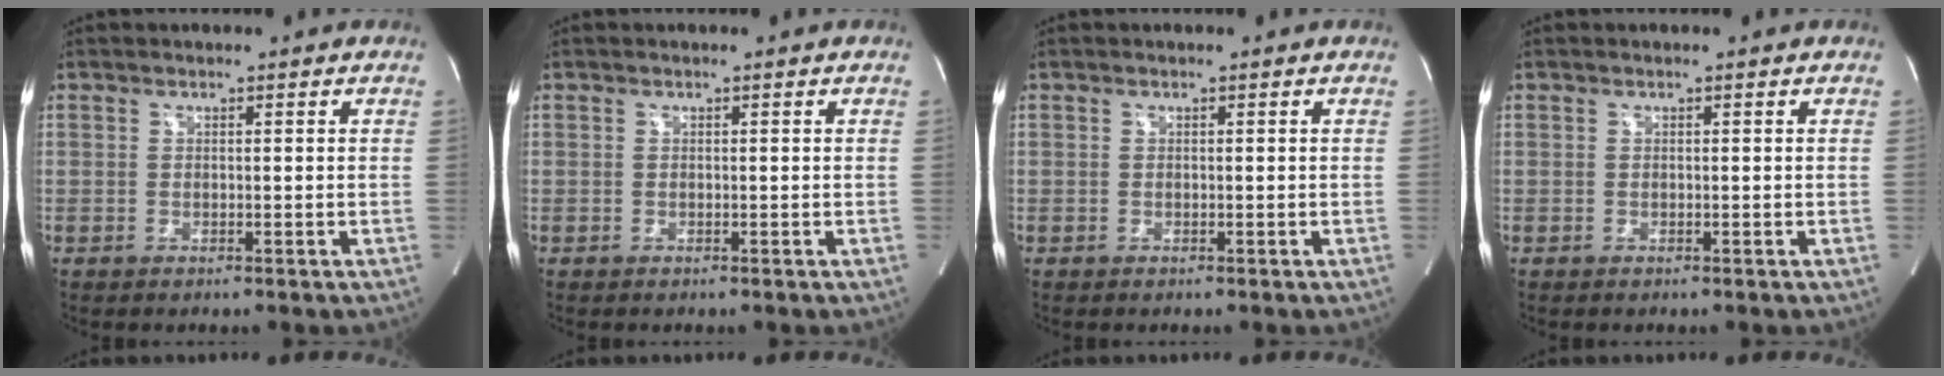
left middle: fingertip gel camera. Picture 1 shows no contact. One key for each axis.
{"total": 0.0}
{"total": 0.0}
{"total": 0.0}